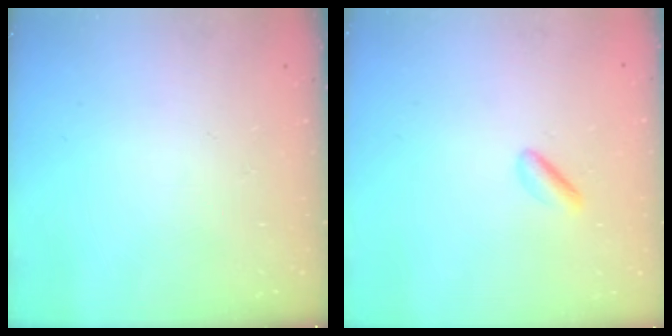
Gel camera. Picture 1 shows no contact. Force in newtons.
{"total": 1.8, "press": 1.5, "slide": 0.9}